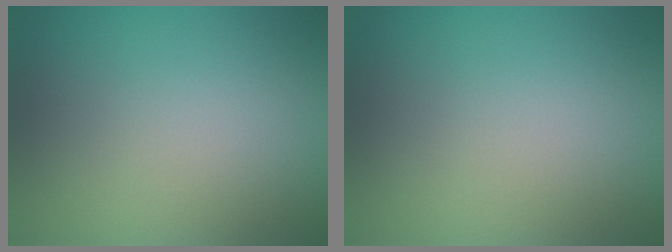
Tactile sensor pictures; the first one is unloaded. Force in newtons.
{"total": 0.0}